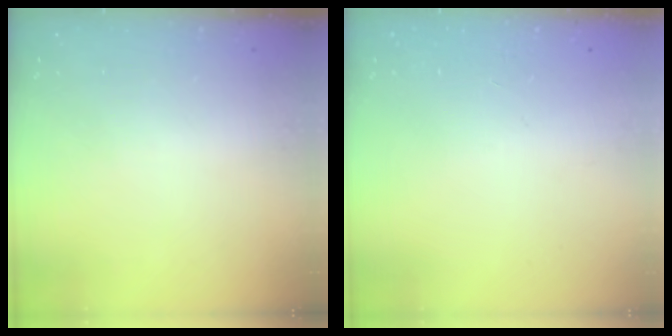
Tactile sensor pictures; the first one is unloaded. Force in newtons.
{"total": 0.0}